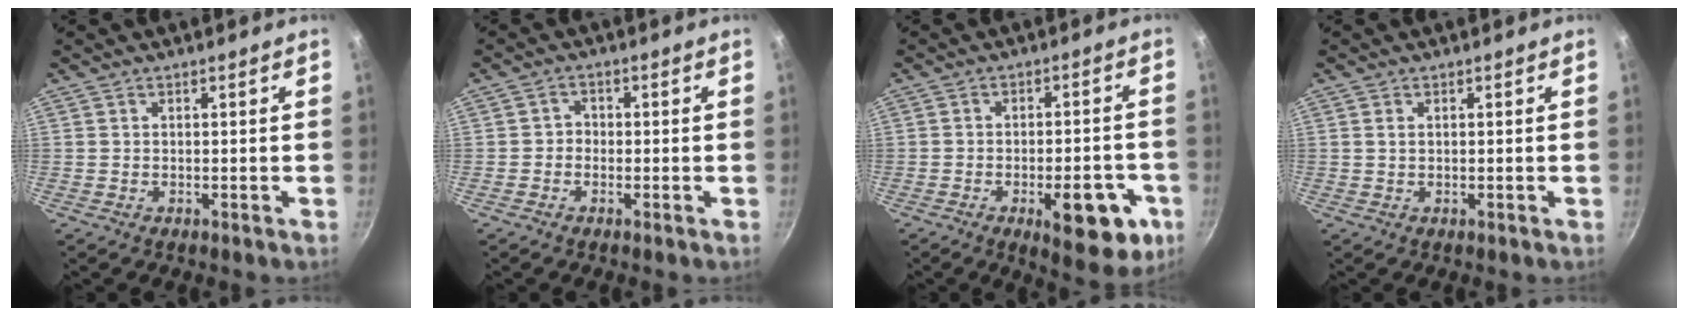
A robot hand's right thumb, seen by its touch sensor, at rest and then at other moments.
{"total": 1.9, "force": [-0.7, 1.6, 0.6], "torque": [-0.001, 0.010, -0.017]}
{"total": 14.0, "force": [-5.3, 5.9, 11.5], "torque": [-0.108, 0.018, -0.063]}
{"total": 0.8, "force": [0.2, 0.5, 0.6], "torque": [-0.012, 0.000, 0.006]}